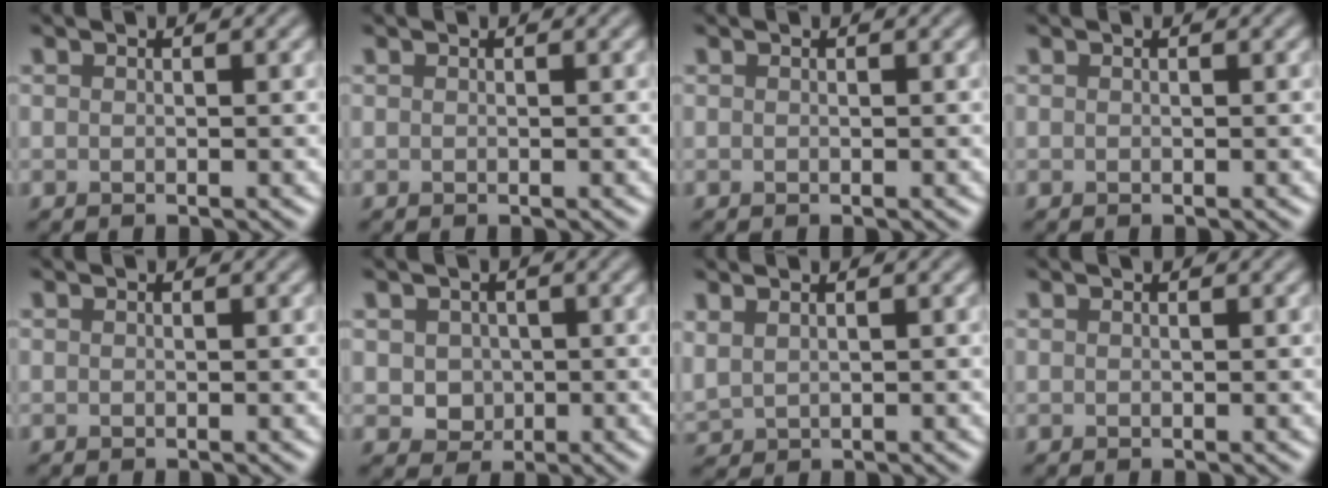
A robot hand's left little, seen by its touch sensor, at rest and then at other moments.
{"total": 0.0}
{"total": 0.0}
{"total": 0.0}
{"total": 0.0}
{"total": 2.5, "force": [0.3, 2.2, 1.1], "torque": [-0.018, 0.001, 0.003]}
{"total": 1.3, "force": [1.1, 0.5, 0.6], "torque": [-0.018, 0.002, 0.030]}
{"total": 0.0}